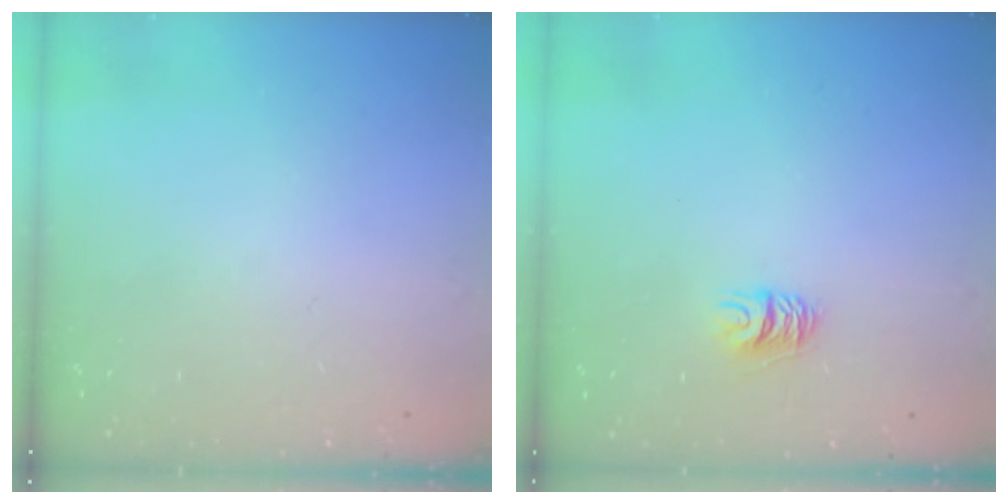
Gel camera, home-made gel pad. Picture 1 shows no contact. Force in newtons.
{"total": 5.6, "press": 5.6, "slide": 0.5}